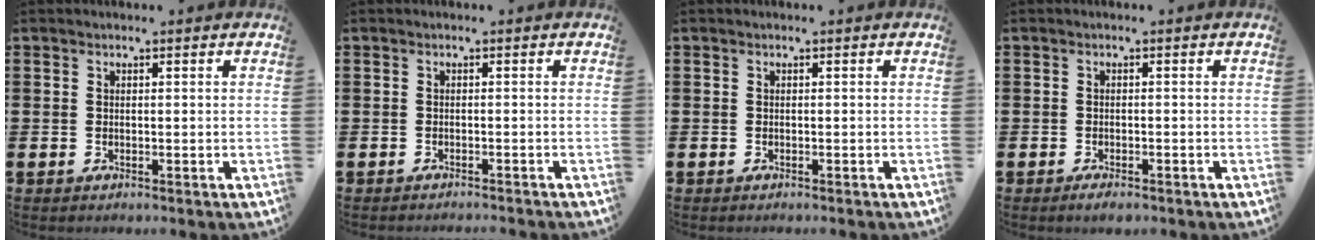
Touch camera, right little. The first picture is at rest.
{"total": 0.7, "force": [-0.6, -0.1, 0.0], "torque": [0.001, -0.001, -0.014]}
{"total": 0.0}
{"total": 1.1, "force": [-0.9, 0.3, 0.7], "torque": [-0.006, -0.004, -0.019]}